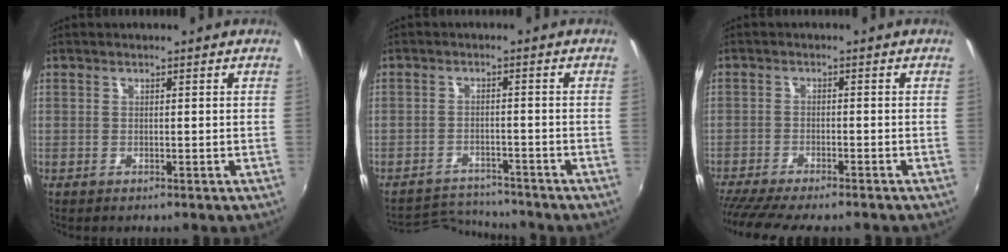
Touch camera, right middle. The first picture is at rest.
{"total": 7.5, "force": [-7.4, 1.0, 0.6], "torque": [-0.031, 0.010, -0.121]}
{"total": 11.0, "force": [-9.5, 1.3, 5.3], "torque": [-0.122, -0.035, -0.155]}